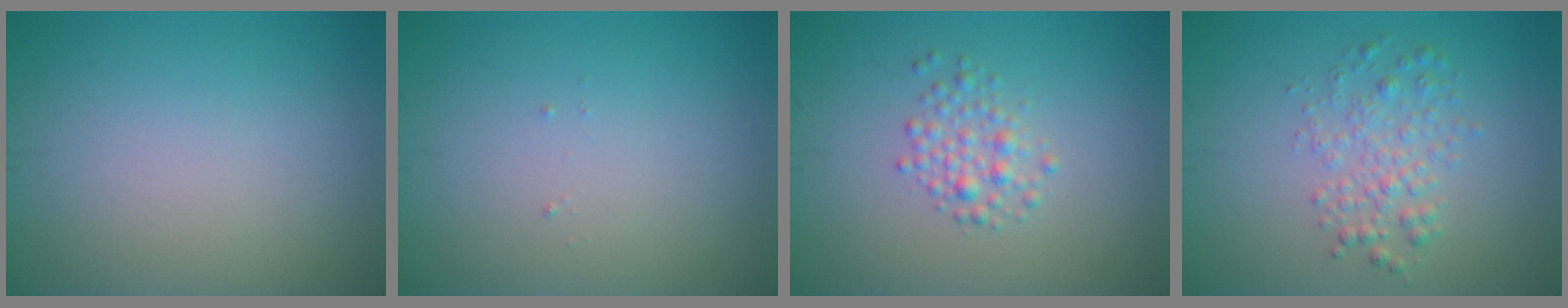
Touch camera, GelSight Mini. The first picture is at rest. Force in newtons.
{"total": 0.0}
{"total": 2.0, "press": 2.0, "slide": 0.0}
{"total": 2.5, "press": 2.5, "slide": 0.0}